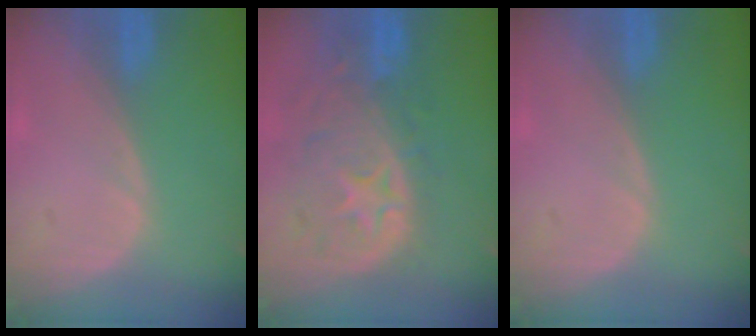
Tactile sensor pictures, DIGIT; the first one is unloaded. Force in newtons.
{"total": 11.1, "press": 9.8, "slide": 5.2}
{"total": 0.0}